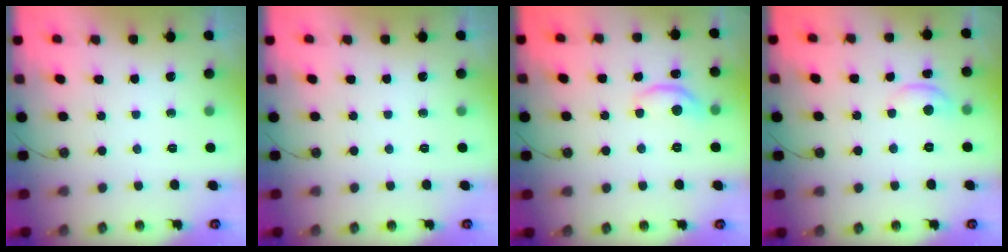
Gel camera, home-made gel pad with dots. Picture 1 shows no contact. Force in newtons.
{"total": 0.0}
{"total": 5.7, "press": 5.7, "slide": 0.5}
{"total": 1.8, "press": 1.8, "slide": 0.4}